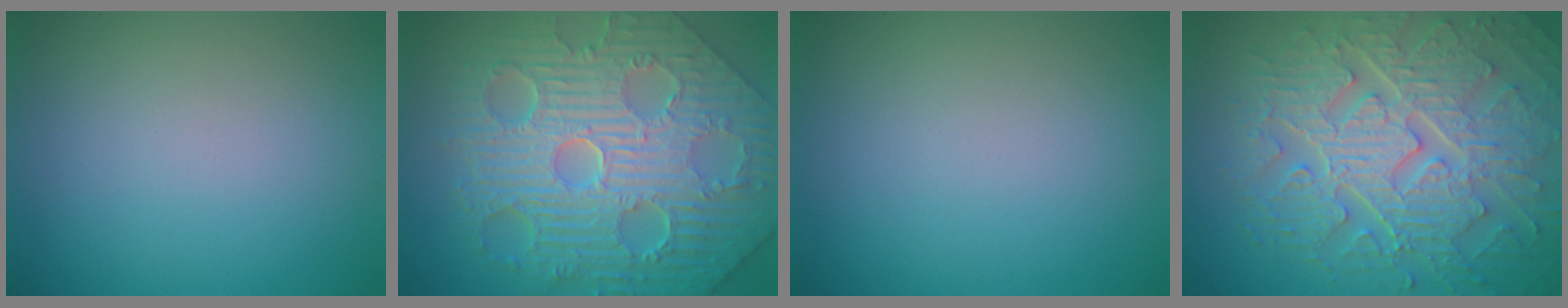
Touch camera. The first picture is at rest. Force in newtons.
{"total": 12.5, "press": 8.2, "slide": 9.5}
{"total": 0.0}
{"total": 9.2, "press": 6.8, "slide": 6.2}